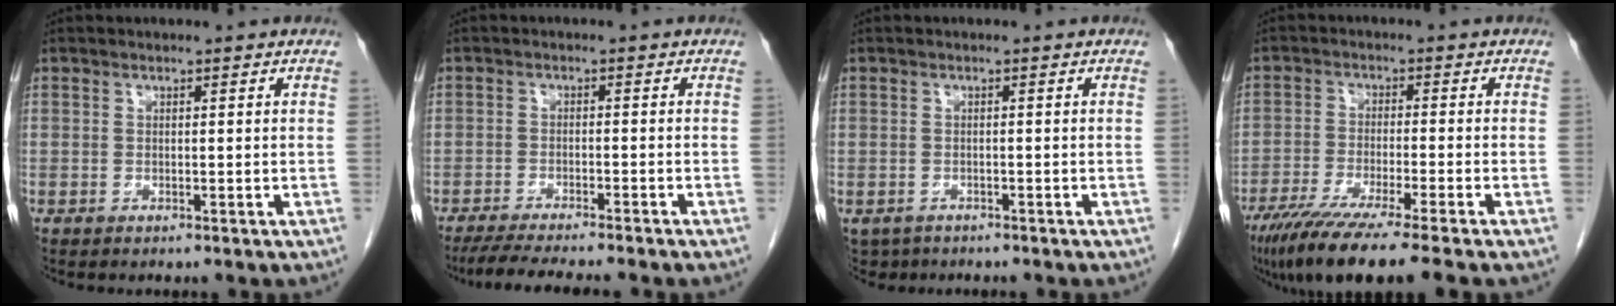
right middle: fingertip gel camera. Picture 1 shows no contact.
{"total": 8.8, "force": [-7.6, -0.1, 4.5], "torque": [-0.057, -0.019, -0.117]}
{"total": 3.4, "force": [-2.5, 2.3, 0.5], "torque": [-0.006, 0.000, -0.037]}
{"total": 12.2, "force": [-9.2, -0.6, 8.0], "torque": [-0.130, -0.038, -0.150]}